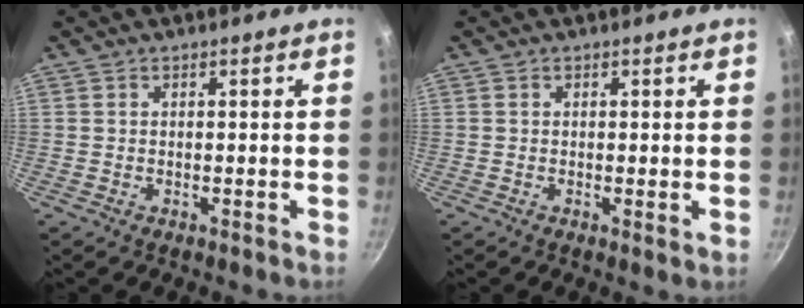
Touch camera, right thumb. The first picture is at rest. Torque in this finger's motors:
{"motor_torque": [-0.52, -0.25, -0.65, 0.09, -0.06]}